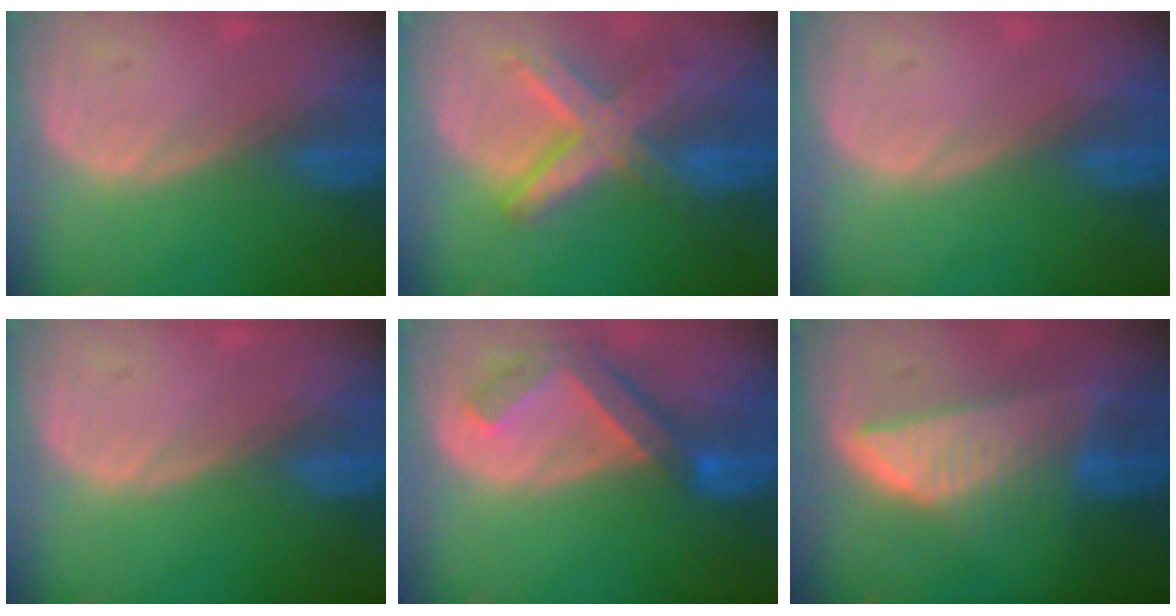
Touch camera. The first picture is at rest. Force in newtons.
{"total": 8.4, "press": 7.2, "slide": 4.3}
{"total": 0.0}
{"total": 0.0}
{"total": 6.4, "press": 5.8, "slide": 2.7}
{"total": 8.2, "press": 7.3, "slide": 3.8}